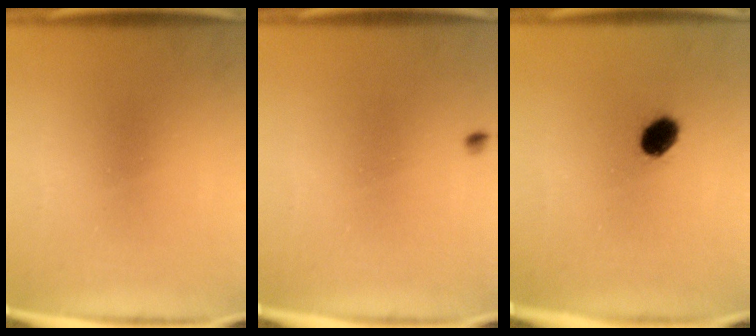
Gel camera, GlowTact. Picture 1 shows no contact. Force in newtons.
{"total": 0.6}
{"total": 5.9}